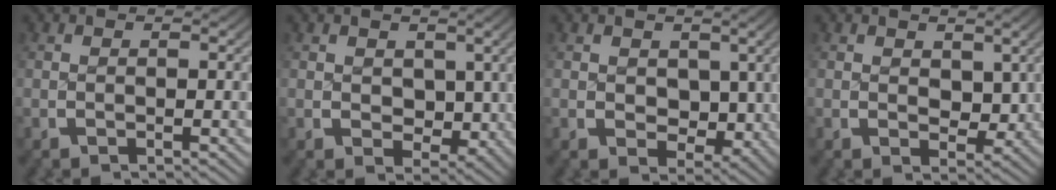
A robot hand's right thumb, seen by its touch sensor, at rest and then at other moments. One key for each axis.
{"total": 3.8, "fx": 0.9, "fy": 2.9, "fz": 2.2, "tx": -0.043, "ty": -0.027, "tz": 0.030}
{"total": 4.4, "fx": 0.9, "fy": 3.4, "fz": 2.6, "tx": -0.055, "ty": -0.029, "tz": 0.030}
{"total": 2.3, "fx": 1.1, "fy": 1.5, "fz": 1.3, "tx": -0.016, "ty": -0.017, "tz": 0.028}